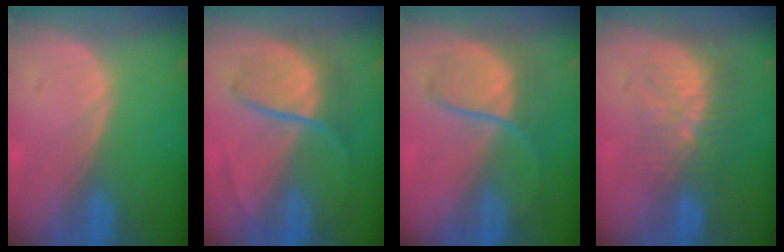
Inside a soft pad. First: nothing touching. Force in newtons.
{"total": 6.7, "press": 6.6, "slide": 1.1}
{"total": 6.6, "press": 6.5, "slide": 1.3}
{"total": 8.8, "press": 7.5, "slide": 4.7}